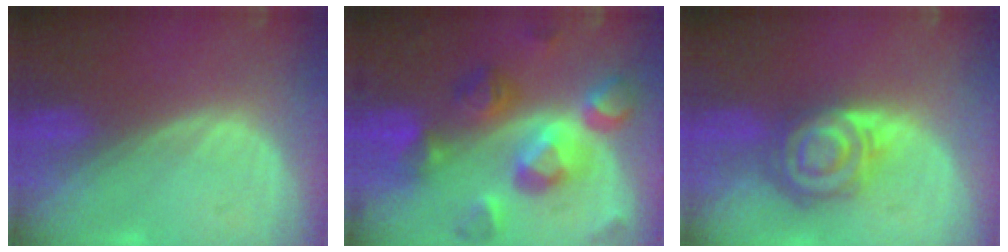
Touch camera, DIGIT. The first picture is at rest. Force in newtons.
{"total": 11.2, "press": 11.2, "slide": 1.1}
{"total": 8.0, "press": 7.1, "slide": 3.7}